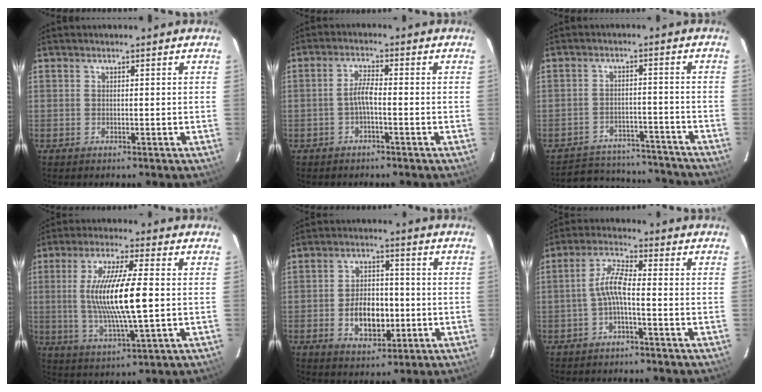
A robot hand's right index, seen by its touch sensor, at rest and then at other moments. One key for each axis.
{"total": 2.9, "fx": -1.2, "fy": 0.3, "fz": 2.6, "tx": -0.056, "ty": 0.007, "tz": -0.023}
{"total": 17.4, "fx": -15.6, "fy": 6.2, "fz": 4.7, "tx": -0.105, "ty": 0.032, "tz": -0.189}
{"total": 14.4, "fx": 0.2, "fy": 2.1, "fz": 14.2, "tx": -0.268, "ty": -0.009, "tz": 0.008}
{"total": 8.9, "fx": -2.0, "fy": 5.6, "fz": 6.6, "tx": -0.122, "ty": 0.009, "tz": -0.024}
{"total": 4.9, "fx": -1.6, "fy": 0.8, "fz": 4.5, "tx": -0.101, "ty": 0.014, "tz": -0.033}